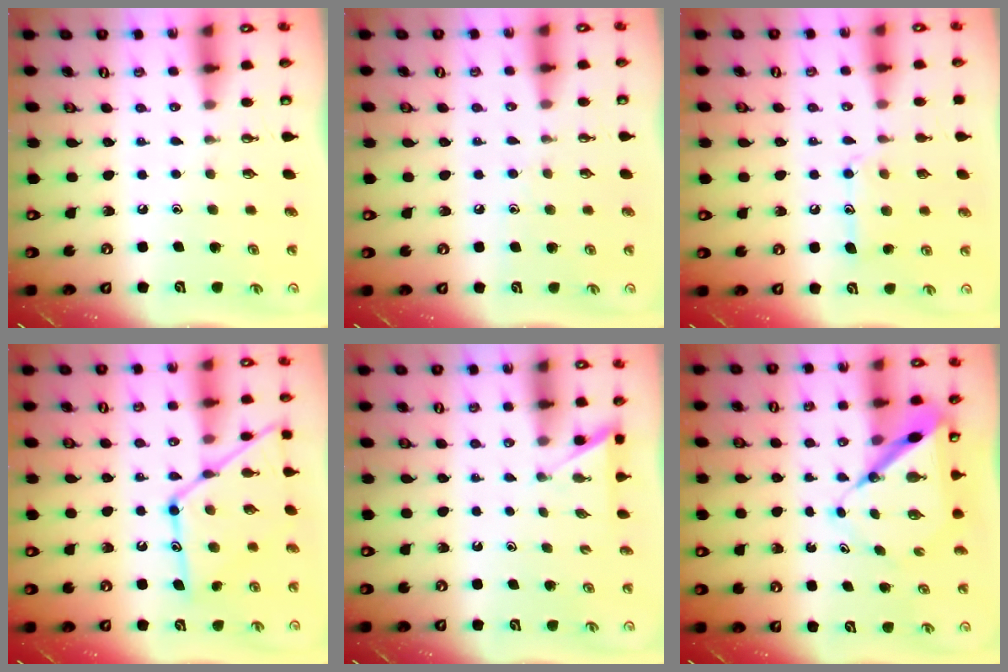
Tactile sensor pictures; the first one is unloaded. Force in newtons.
{"total": 5.0, "press": 4.9, "slide": 0.6}
{"total": 11.0, "press": 10.9, "slide": 0.7}
{"total": 16.1, "press": 16.0, "slide": 1.2}
{"total": 2.5, "press": 2.5, "slide": 0.2}
{"total": 8.4, "press": 8.4, "slide": 0.6}